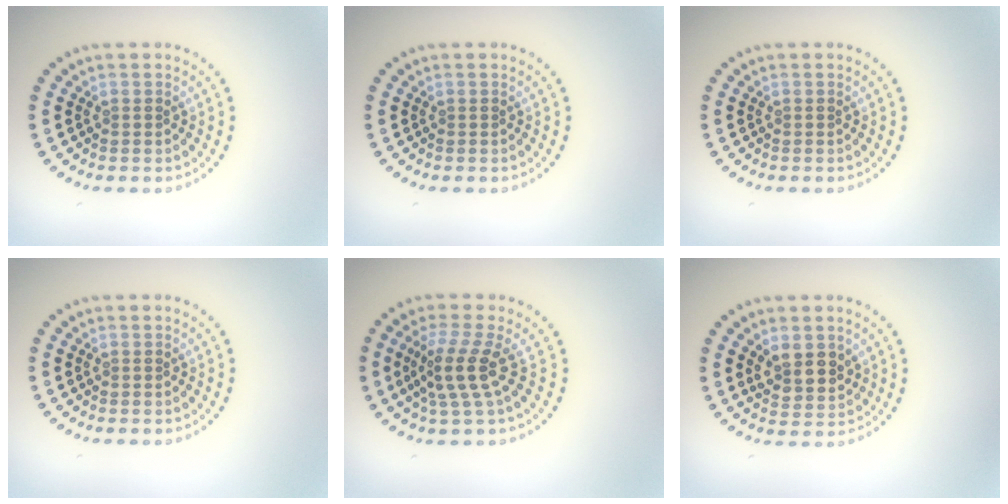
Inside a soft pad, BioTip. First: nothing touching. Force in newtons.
{"total": 0.0}
{"total": 0.0}
{"total": 0.0}
{"total": 3.5, "press": 2.6, "slide": 2.3}
{"total": 2.8, "press": 2.6, "slide": 1.1}